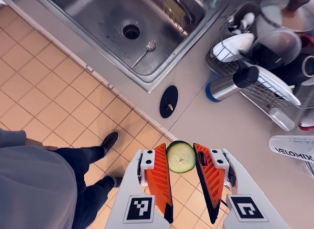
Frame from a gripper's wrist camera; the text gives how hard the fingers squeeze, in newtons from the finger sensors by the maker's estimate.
{"total": 7.4, "left": 6.9, "right": 7.9}